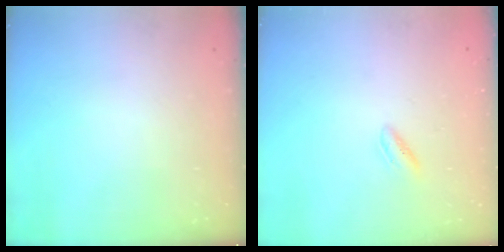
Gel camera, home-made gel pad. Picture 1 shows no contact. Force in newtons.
{"total": 2.5, "press": 2.4, "slide": 0.7}